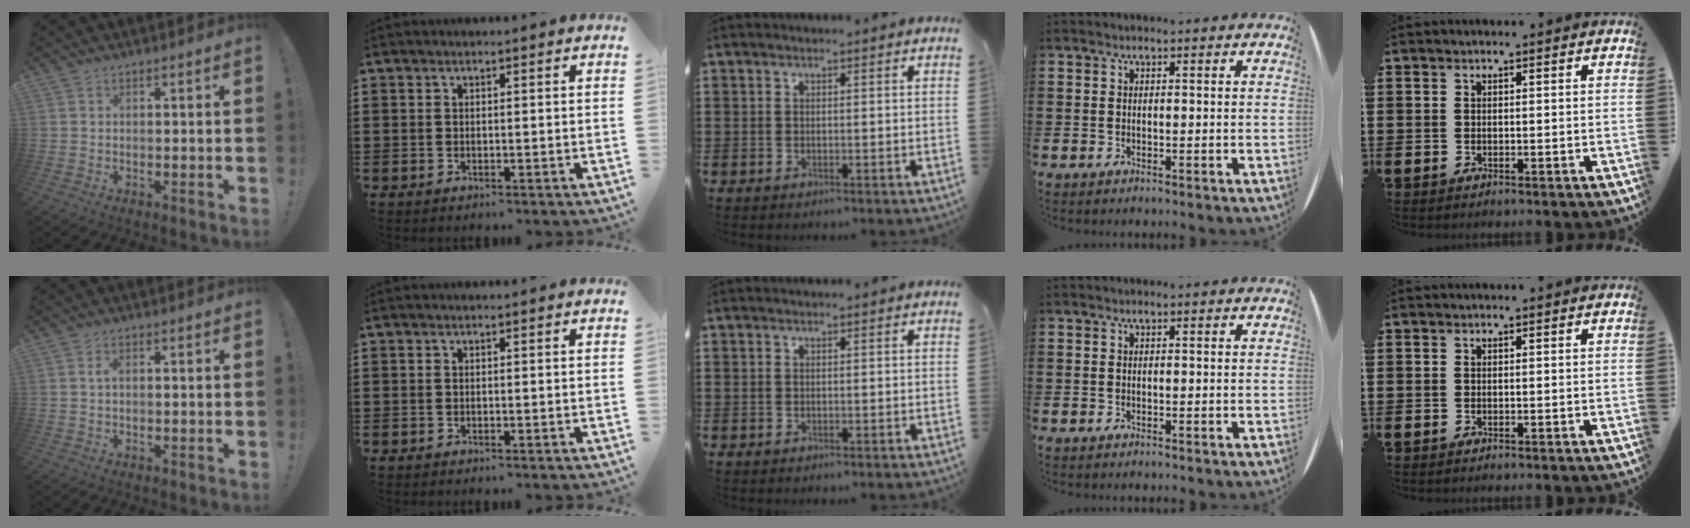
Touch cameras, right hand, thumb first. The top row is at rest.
{"thumb": {"total": 1.3, "force": [0.0, 0.6, 1.2], "torque": [-0.029, 0.007, 0.001]}}